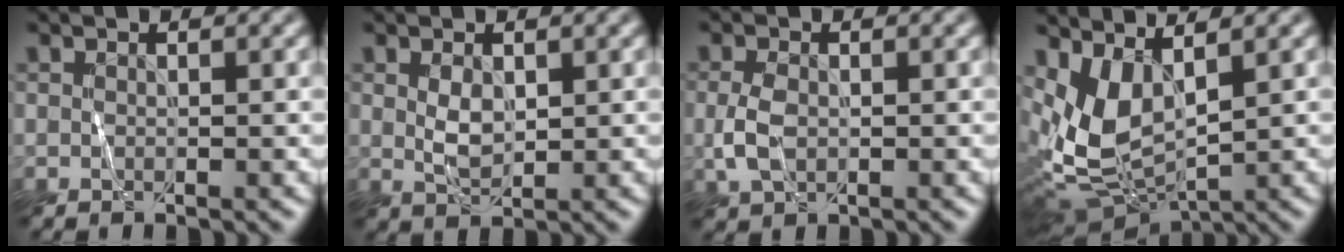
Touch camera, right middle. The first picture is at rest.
{"total": 1.7, "force": [0.5, 1.0, 1.3], "torque": [-0.035, -0.001, 0.016]}
{"total": 2.2, "force": [-0.2, 1.5, 1.6], "torque": [-0.047, -0.002, 0.000]}
{"total": 4.9, "force": [1.5, 2.4, 4.0], "torque": [-0.108, -0.015, 0.039]}